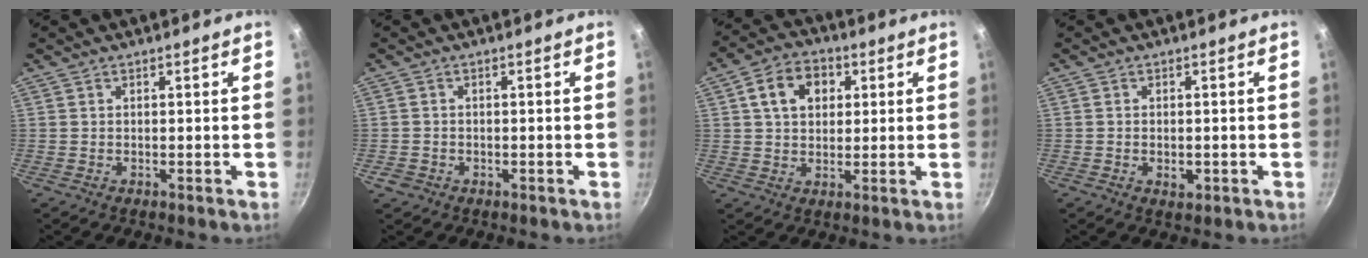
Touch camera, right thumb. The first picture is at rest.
{"total": 2.2, "force": [-0.9, 1.8, 0.9], "torque": [-0.015, 0.004, -0.013]}
{"total": 9.4, "force": [2.8, 7.0, 5.6], "torque": [-0.071, 0.009, 0.036]}
{"total": 2.4, "force": [-0.6, 1.5, 1.7], "torque": [-0.026, -0.004, -0.008]}